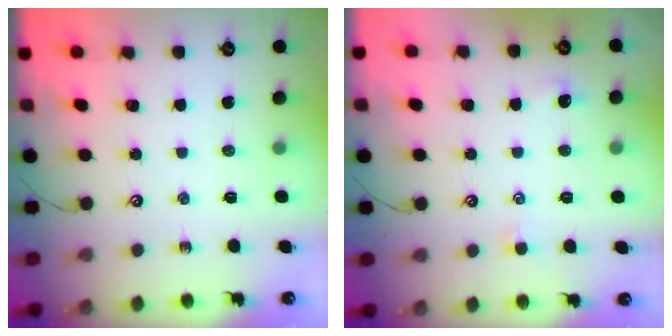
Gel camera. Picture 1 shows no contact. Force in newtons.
{"total": 0.5, "press": 0.1, "slide": 0.5}